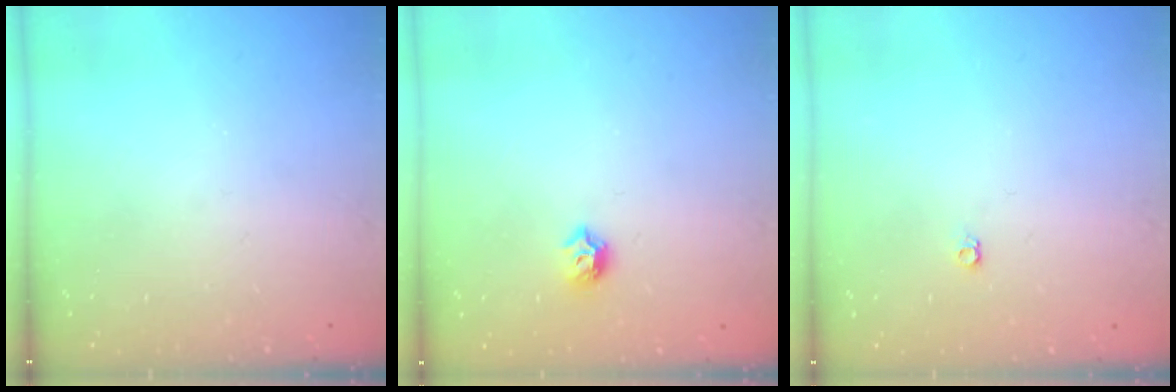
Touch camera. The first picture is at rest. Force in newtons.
{"total": 5.6, "press": 5.6, "slide": 0.8}
{"total": 3.6, "press": 3.5, "slide": 0.6}